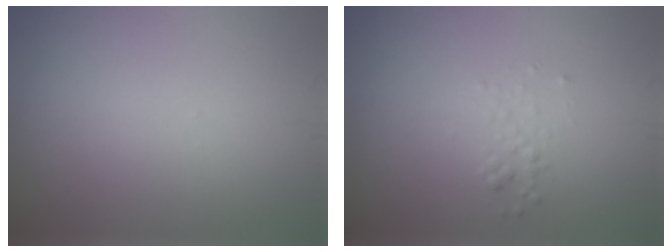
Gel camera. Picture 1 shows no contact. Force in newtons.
{"total": 1.0, "press": 1.0, "slide": 0.1}